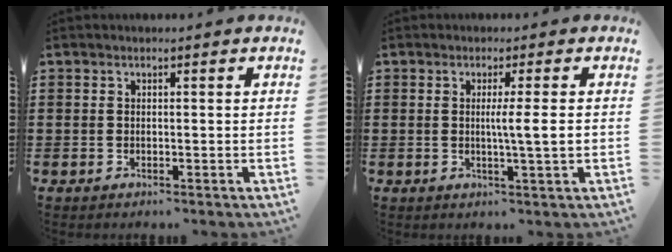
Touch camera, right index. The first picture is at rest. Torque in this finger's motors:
{"motor_torque": [0.99, -0.01, 0.52, 0.10]}